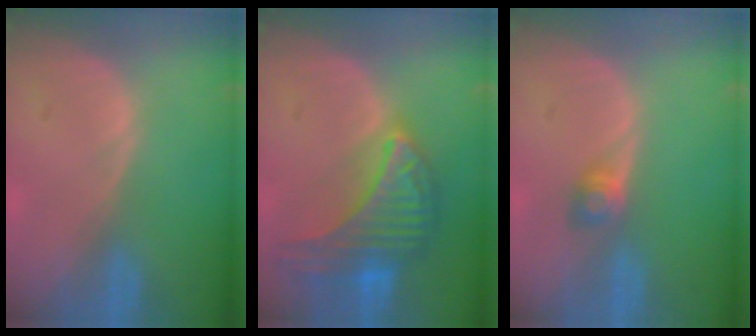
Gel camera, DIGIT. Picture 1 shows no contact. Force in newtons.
{"total": 9.9, "press": 9.9, "slide": 0.6}
{"total": 2.5, "press": 2.3, "slide": 1.0}